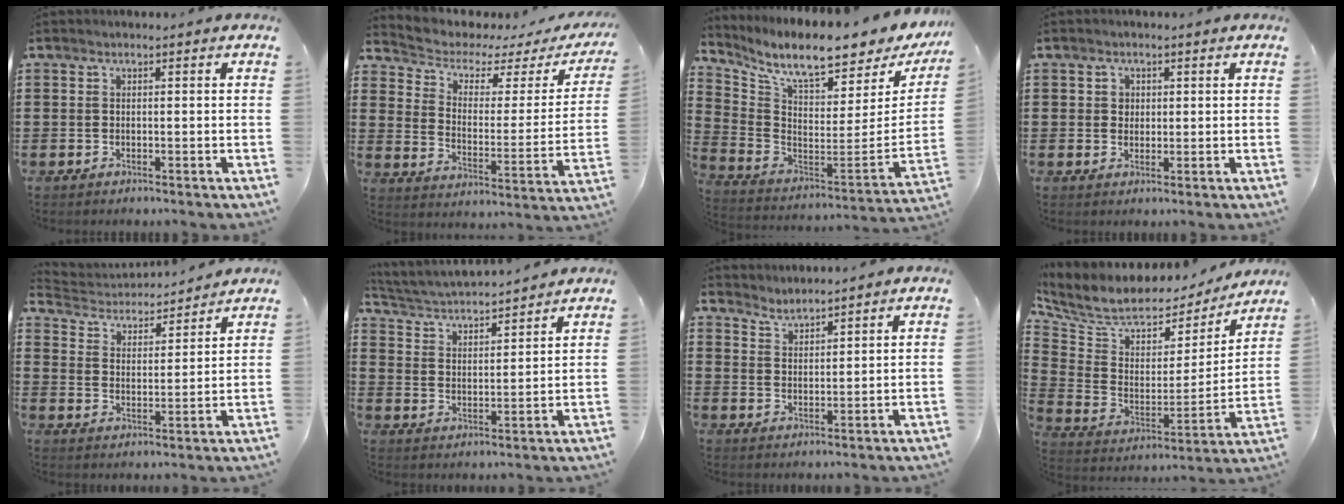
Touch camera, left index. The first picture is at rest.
{"total": 3.3, "force": [2.5, 1.6, 1.5], "torque": [-0.050, -0.020, 0.033]}
{"total": 8.8, "force": [7.3, 0.6, 4.9], "torque": [-0.120, -0.065, 0.119]}
{"total": 1.7, "force": [0.6, 1.5, 0.4], "torque": [-0.013, 0.008, 0.009]}
{"total": 3.4, "force": [3.3, 0.6, 0.0], "torque": [-0.025, -0.025, 0.051]}
{"total": 3.9, "force": [3.9, -0.1, 0.7], "torque": [-0.037, -0.029, 0.062]}
{"total": 2.9, "force": [2.8, 0.0, -0.5], "torque": [-0.001, -0.011, 0.053]}
{"total": 6.9, "force": [5.6, 3.3, 2.3], "torque": [-0.070, -0.043, 0.096]}